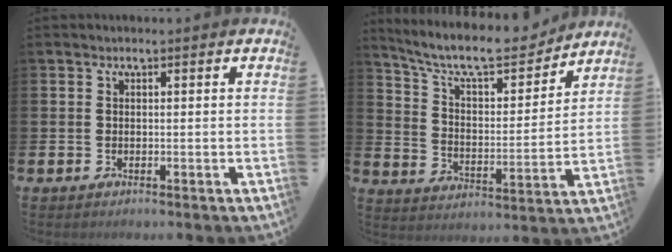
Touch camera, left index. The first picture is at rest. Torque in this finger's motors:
{"motor_torque": [1.01, -1.13, 0.42, 0.16]}